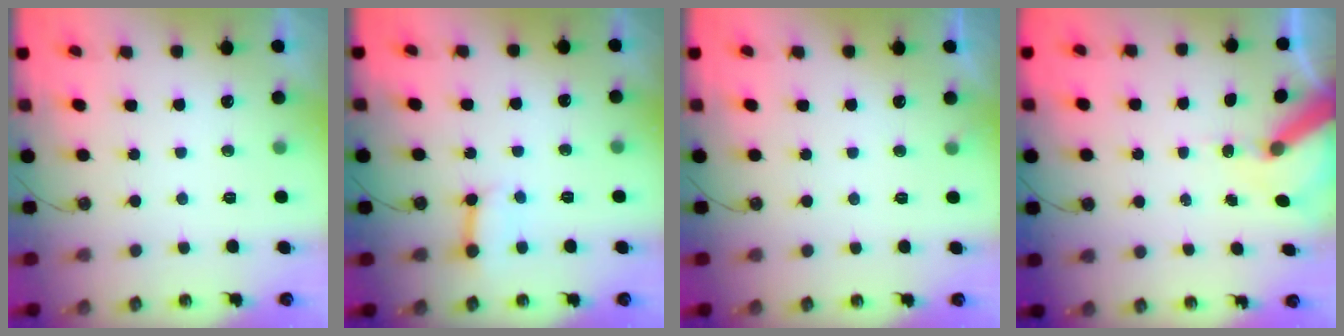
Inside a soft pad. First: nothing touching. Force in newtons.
{"total": 5.1, "press": 5.1, "slide": 0.6}
{"total": 1.8, "press": 1.8, "slide": 0.1}
{"total": 9.1, "press": 9.0, "slide": 1.4}